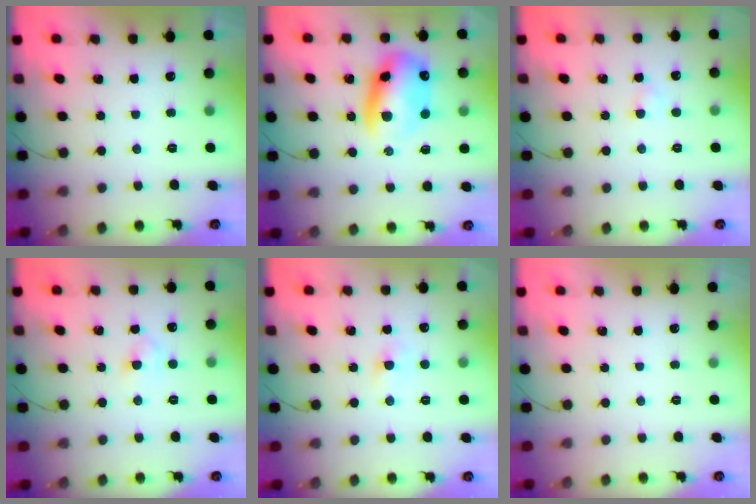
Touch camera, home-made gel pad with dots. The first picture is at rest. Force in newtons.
{"total": 12.7, "press": 12.2, "slide": 3.4}
{"total": 2.3, "press": 2.1, "slide": 0.8}
{"total": 3.5, "press": 3.3, "slide": 1.1}
{"total": 3.1, "press": 2.8, "slide": 1.4}
{"total": 0.0}